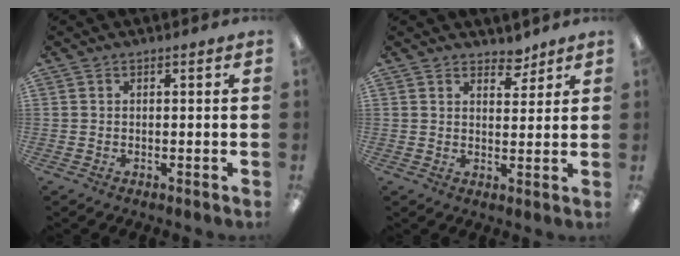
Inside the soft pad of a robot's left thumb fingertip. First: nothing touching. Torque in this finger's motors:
{"motor_torque": [0.13, 0.27, -0.15, -0.17, -0.03]}